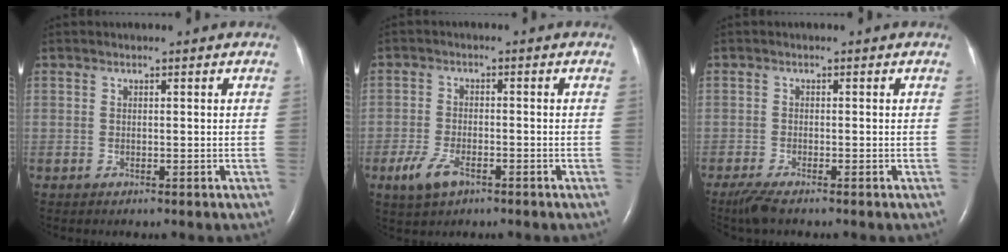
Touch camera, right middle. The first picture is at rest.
{"total": 5.0, "force": [-2.8, 2.2, 3.5], "torque": [-0.081, -0.006, -0.050]}
{"total": 3.2, "force": [-2.5, 0.3, 2.0], "torque": [-0.047, -0.011, -0.047]}